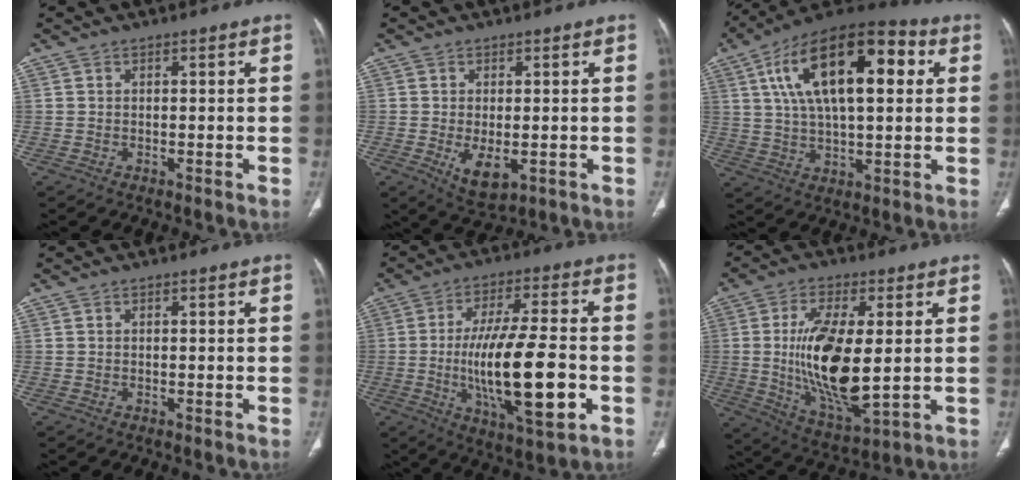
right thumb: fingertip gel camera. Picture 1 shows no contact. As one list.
[{"total": 5.9, "force": [-1.4, 3.0, 4.9], "torque": [-0.082, -0.014, -0.011]}, {"total": 23.2, "force": [6.5, 10.6, 19.6], "torque": [-0.317, 0.018, 0.099]}, {"total": 0.0}, {"total": 19.5, "force": [-3.6, 5.8, 18.3], "torque": [-0.321, 0.006, -0.051]}, {"total": 18.1, "force": [0.6, 7.4, 16.5], "torque": [-0.303, -0.021, 0.024]}]